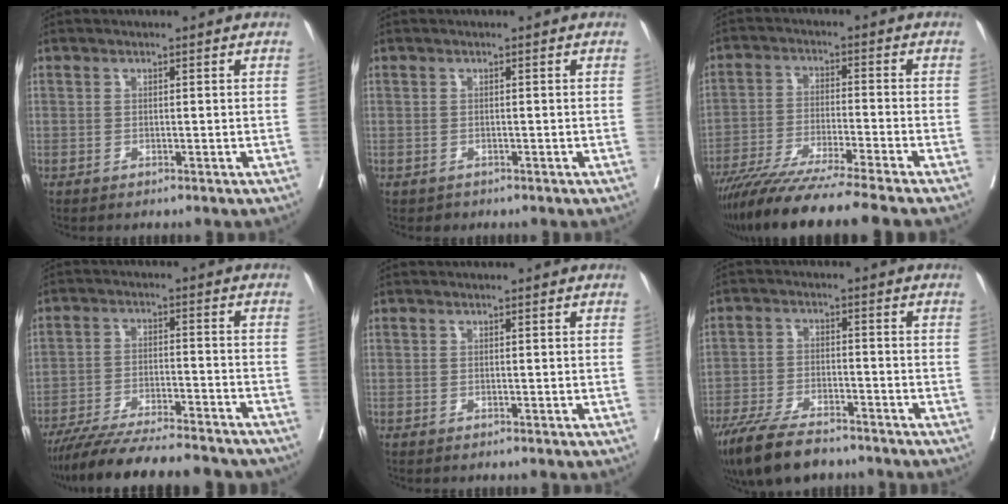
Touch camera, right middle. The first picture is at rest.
{"total": 0.6, "force": [-0.4, 0.4, 0.0], "torque": [-0.007, 0.000, -0.006]}
{"total": 14.4, "force": [-12.1, -1.8, 7.6], "torque": [-0.119, -0.044, -0.202]}
{"total": 19.5, "force": [-17.4, 2.3, 8.5], "torque": [-0.132, -0.020, -0.258]}
{"total": 0.0}
{"total": 11.2, "force": [-8.9, 2.9, 6.1], "torque": [-0.109, -0.024, -0.154]}